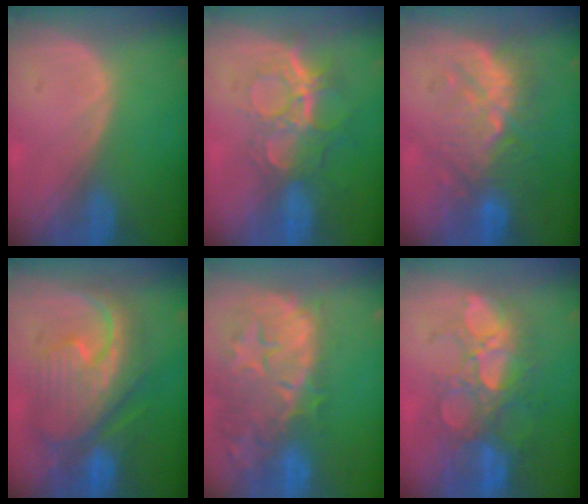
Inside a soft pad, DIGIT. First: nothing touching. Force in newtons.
{"total": 9.5, "press": 8.0, "slide": 5.1}
{"total": 9.1, "press": 9.0, "slide": 1.6}
{"total": 11.8, "press": 11.7, "slide": 1.2}
{"total": 14.8, "press": 11.9, "slide": 8.8}
{"total": 10.9, "press": 9.6, "slide": 5.2}